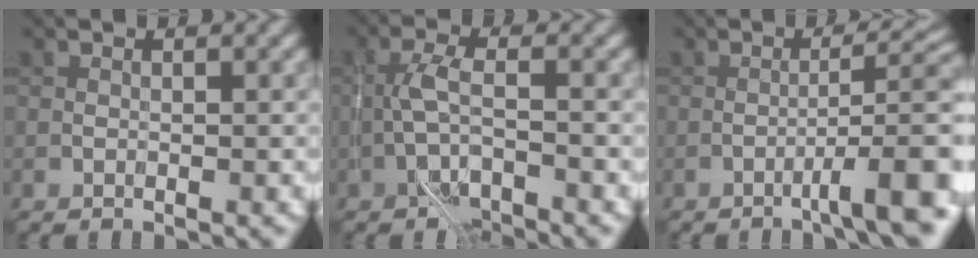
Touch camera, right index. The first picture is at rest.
{"total": 3.7, "force": [-1.9, 1.2, 2.9], "torque": [-0.066, 0.005, -0.044]}
{"total": 7.1, "force": [-3.1, 1.2, 6.3], "torque": [-0.085, 0.016, -0.046]}